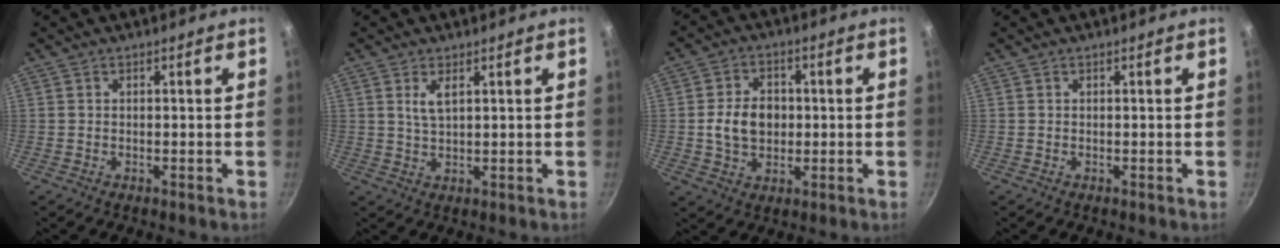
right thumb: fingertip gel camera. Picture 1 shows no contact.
{"total": 3.3, "force": [1.4, 1.3, 2.7], "torque": [-0.051, -0.008, 0.030]}
{"total": 7.4, "force": [0.3, 5.7, 4.7], "torque": [-0.057, 0.002, 0.005]}
{"total": 0.0}